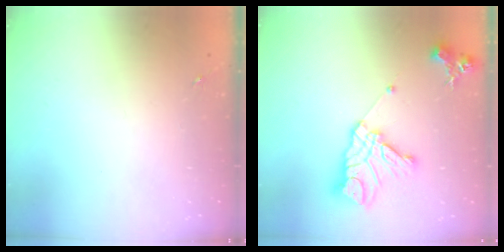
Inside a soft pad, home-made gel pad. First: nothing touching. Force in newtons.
{"total": 16.3, "press": 16.2, "slide": 1.4}